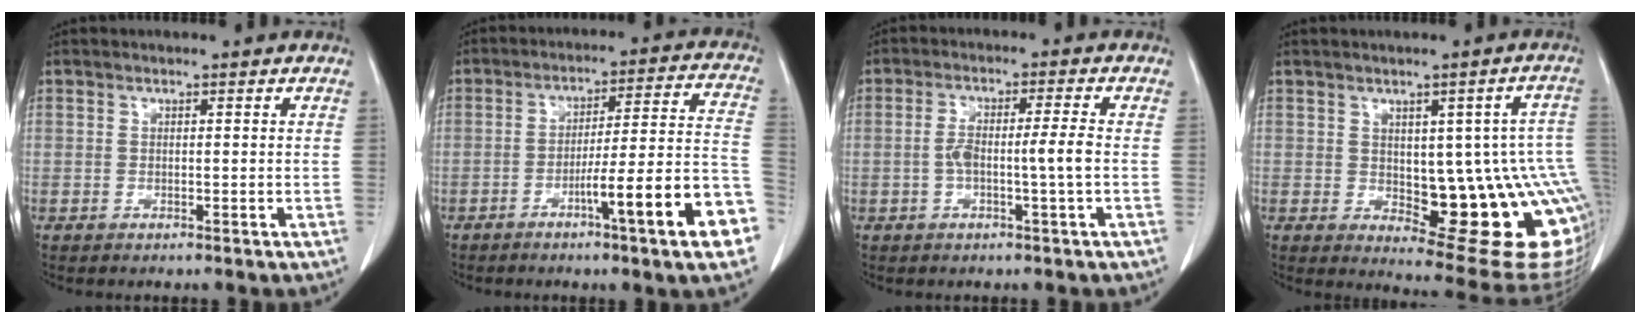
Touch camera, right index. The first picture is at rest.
{"total": 15.8, "force": [-7.1, 0.1, 14.1], "torque": [-0.155, 0.013, -0.099]}
{"total": 5.2, "force": [-0.9, -0.1, 5.1], "torque": [-0.102, 0.011, -0.014]}
{"total": 18.8, "force": [-2.7, 6.2, 17.5], "torque": [-0.134, 0.017, -0.007]}